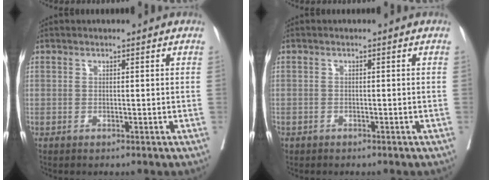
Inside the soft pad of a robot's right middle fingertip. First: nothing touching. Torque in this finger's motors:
{"motor_torque": [1.07, -1.06, 1.05, 0.21]}